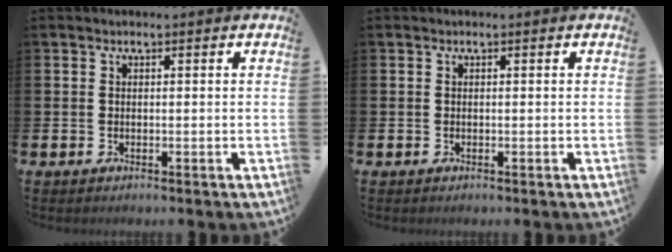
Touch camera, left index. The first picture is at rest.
{"total": 0.0}